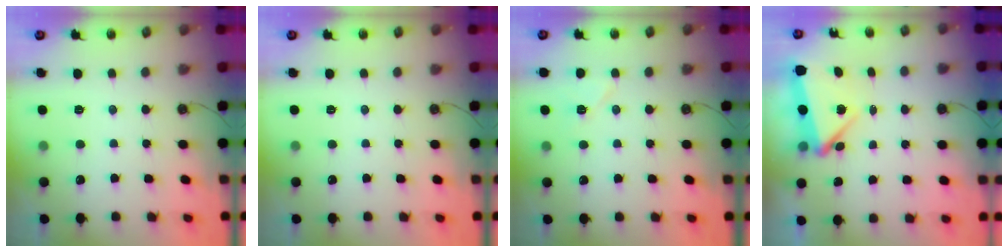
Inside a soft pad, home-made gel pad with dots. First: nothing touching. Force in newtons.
{"total": 0.0}
{"total": 6.4, "press": 6.1, "slide": 1.7}
{"total": 6.5, "press": 6.5, "slide": 0.5}